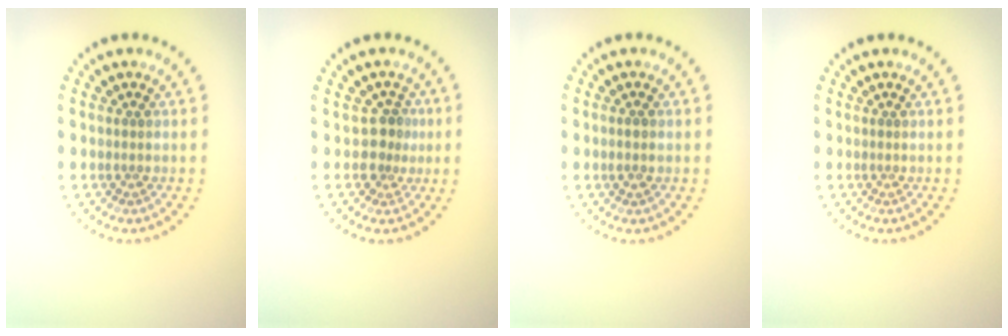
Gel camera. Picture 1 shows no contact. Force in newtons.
{"total": 2.2, "press": 1.8, "slide": 1.4}
{"total": 1.0, "press": 0.9, "slide": 0.3}
{"total": 0.0}